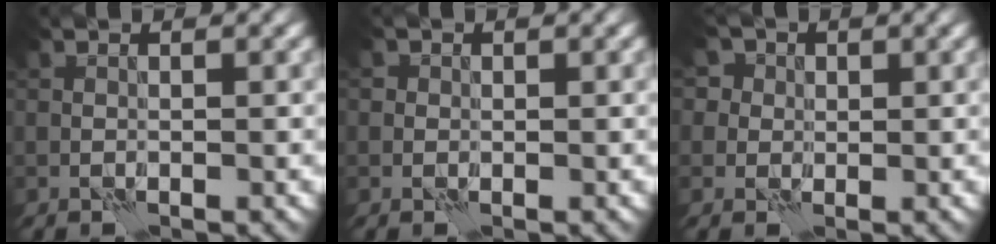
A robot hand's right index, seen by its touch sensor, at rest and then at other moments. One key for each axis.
{"total": 0.8, "fx": 0.2, "fy": 0.8, "fz": 0.1, "tx": 0.003, "ty": -0.001, "tz": -0.004}
{"total": 5.4, "fx": 2.7, "fy": 4.2, "fz": 2.0, "tx": -0.035, "ty": 0.018, "tz": 0.021}